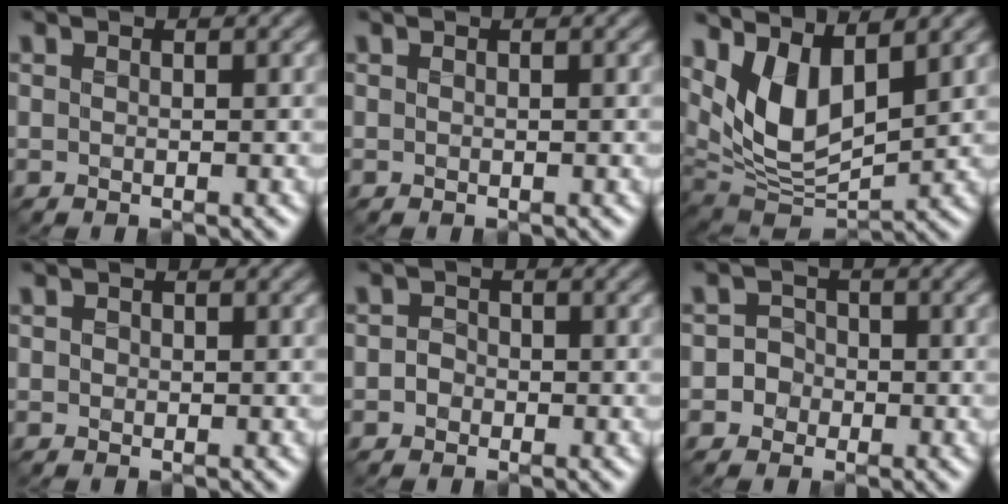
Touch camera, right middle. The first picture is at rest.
{"total": 0.0}
{"total": 7.4, "force": [2.7, 3.8, 5.7], "torque": [-0.116, -0.012, 0.048]}
{"total": 0.5, "force": [0.0, 0.5, 0.1], "torque": [0.000, -0.001, -0.003]}
{"total": 1.3, "force": [-0.6, 1.1, 0.4], "torque": [0.006, 0.003, -0.023]}
{"total": 2.8, "force": [-0.9, 2.6, 0.5], "torque": [0.020, 0.014, -0.032]}